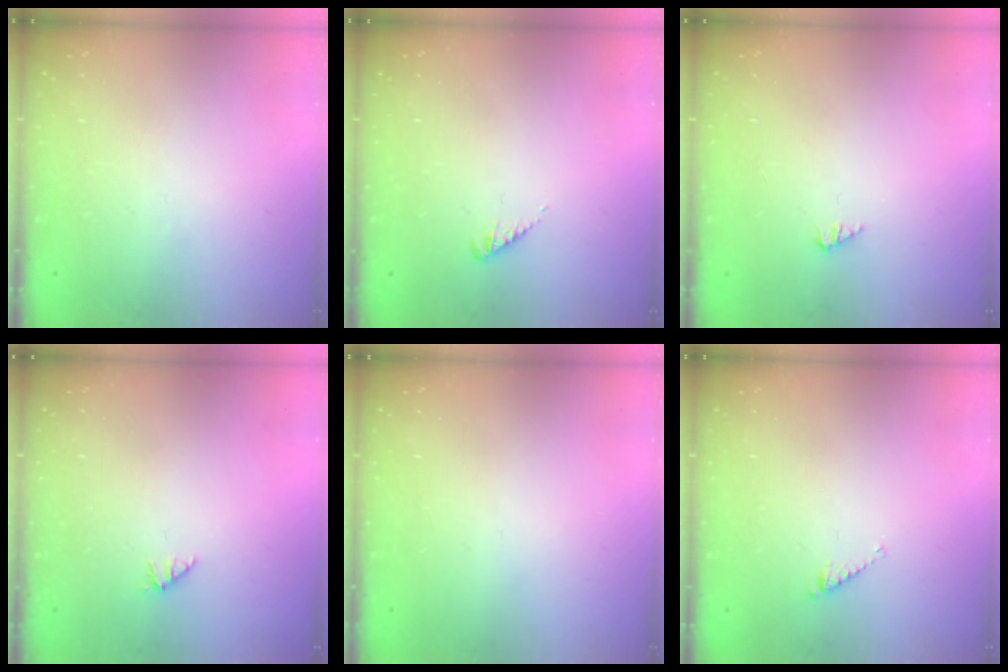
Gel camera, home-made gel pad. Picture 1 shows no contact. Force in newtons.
{"total": 2.1, "press": 2.0, "slide": 0.4}
{"total": 1.3, "press": 1.3, "slide": 0.1}
{"total": 0.0}
{"total": 0.0}
{"total": 2.7, "press": 2.7, "slide": 0.4}